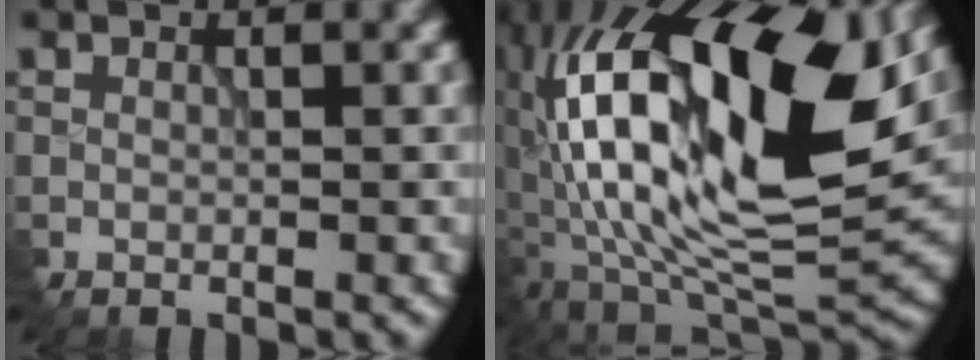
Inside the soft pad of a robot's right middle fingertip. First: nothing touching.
{"total": 19.7, "force": [2.3, 9.9, 16.9], "torque": [-0.313, 0.005, 0.039]}